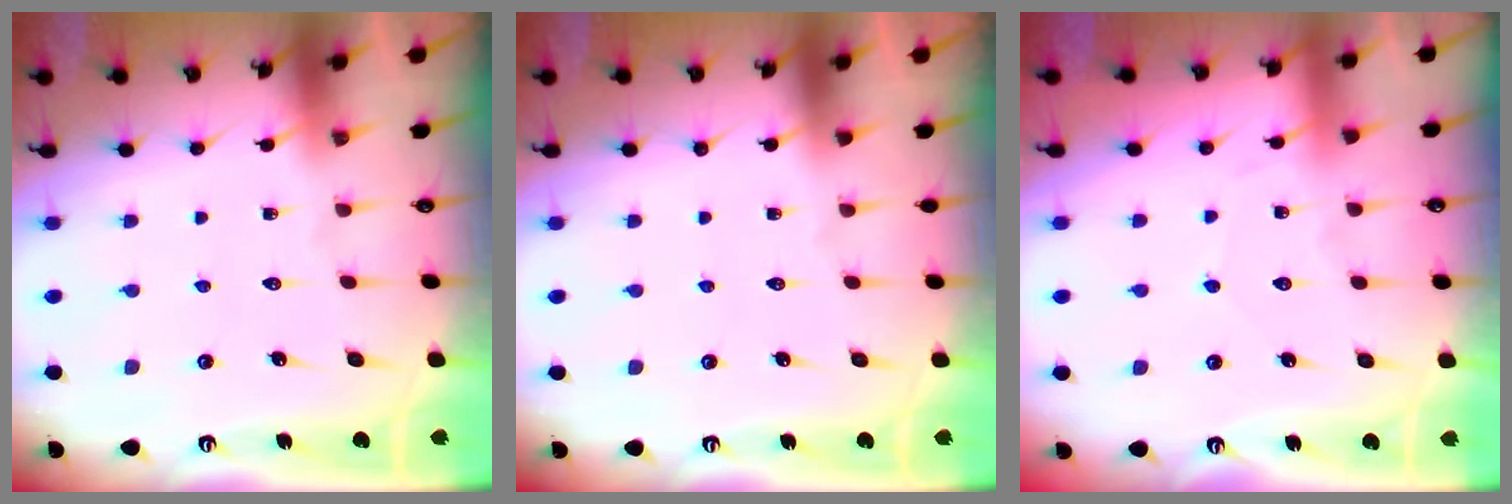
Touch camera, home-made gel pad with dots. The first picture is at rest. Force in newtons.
{"total": 0.0}
{"total": 3.6, "press": 3.6, "slide": 0.5}